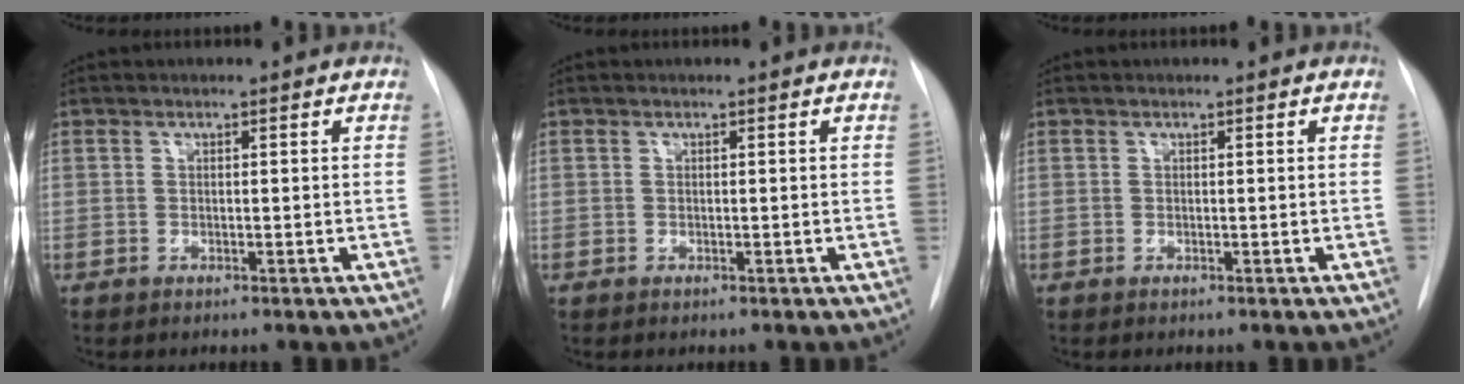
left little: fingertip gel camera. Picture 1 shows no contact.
{"total": 0.0}
{"total": 0.0}